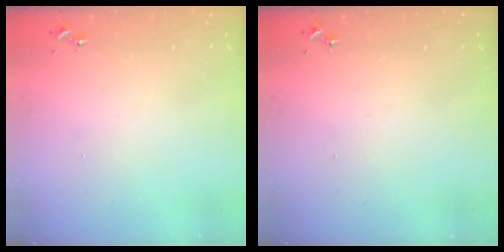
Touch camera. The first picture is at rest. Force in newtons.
{"total": 0.0}